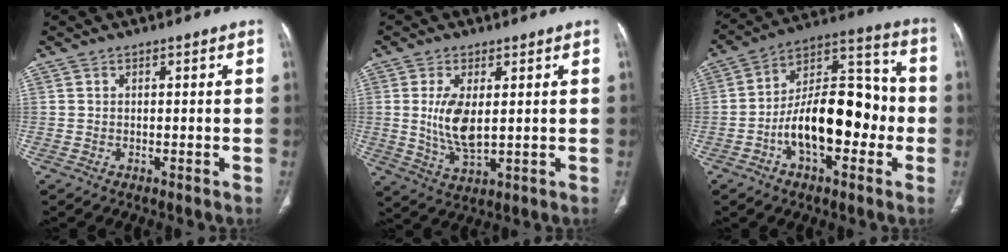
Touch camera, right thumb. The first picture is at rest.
{"total": 8.1, "force": [1.0, 3.6, 7.2], "torque": [-0.148, -0.018, 0.029]}
{"total": 19.0, "force": [-4.1, 10.1, 15.5], "torque": [-0.223, 0.050, -0.072]}